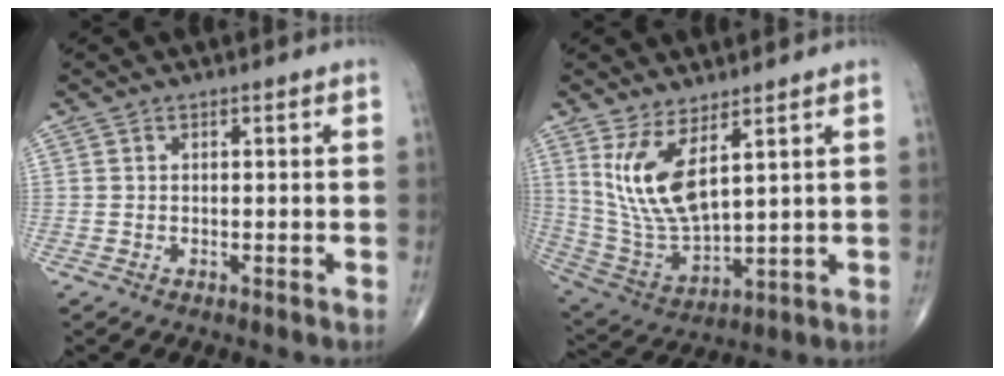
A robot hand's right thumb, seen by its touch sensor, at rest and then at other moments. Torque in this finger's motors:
{"motor_torque": [-0.32, 0.56, 0.25, 0.14, 0.15]}